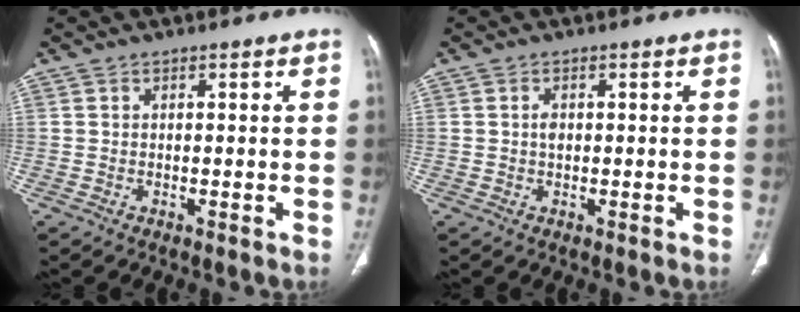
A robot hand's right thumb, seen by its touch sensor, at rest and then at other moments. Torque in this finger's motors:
{"motor_torque": [0.62, 0.58, -0.07, 0.02, 0.02]}